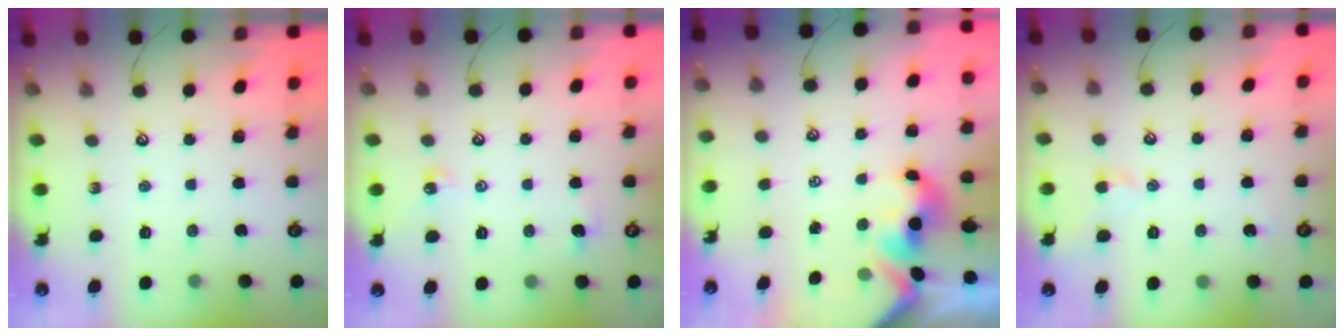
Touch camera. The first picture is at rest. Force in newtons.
{"total": 2.2, "press": 2.2, "slide": 0.4}
{"total": 1.7, "press": 1.5, "slide": 0.7}
{"total": 0.9, "press": 0.7, "slide": 0.6}